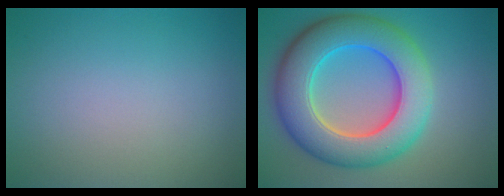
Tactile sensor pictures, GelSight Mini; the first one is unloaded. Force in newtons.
{"total": 10.6, "press": 10.5, "slide": 0.3}